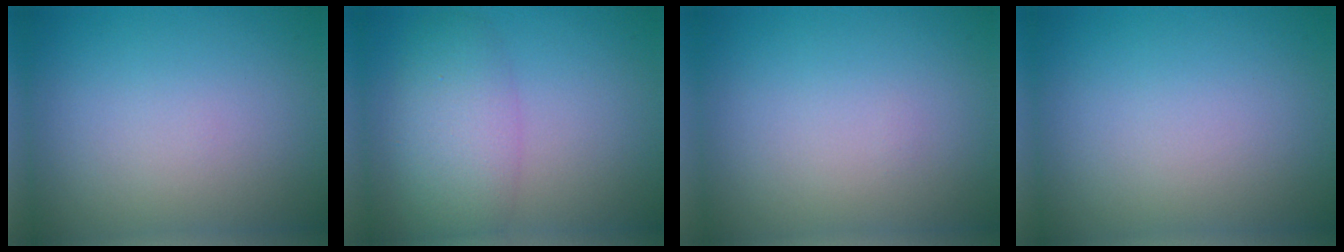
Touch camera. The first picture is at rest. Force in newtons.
{"total": 5.0, "press": 5.0, "slide": 0.3}
{"total": 0.0}
{"total": 0.0}